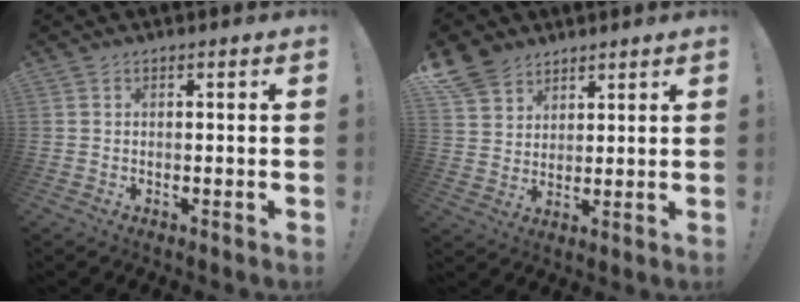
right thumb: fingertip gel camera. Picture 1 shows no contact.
{"total": 8.9, "force": [6.4, 5.7, 2.3], "torque": [-0.045, -0.040, 0.128]}